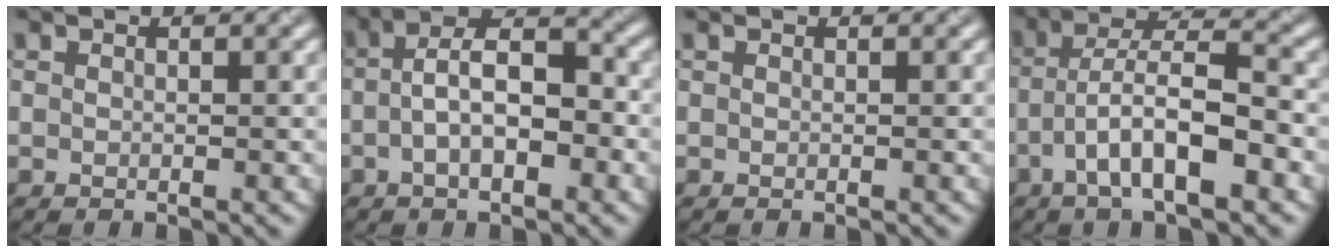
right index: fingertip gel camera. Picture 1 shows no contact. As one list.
[{"total": 5.1, "force": [-1.4, 2.0, 4.5], "torque": [-0.081, 0.016, -0.017]}, {"total": 0.0}, {"total": 6.9, "force": [-3.4, 1.6, 5.8], "torque": [-0.107, 0.022, -0.051]}]